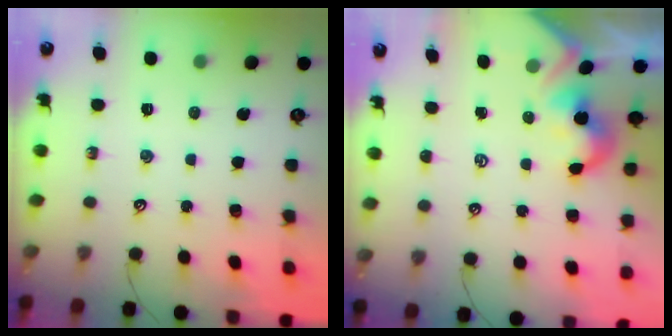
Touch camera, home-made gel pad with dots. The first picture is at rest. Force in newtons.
{"total": 2.1, "press": 2.1, "slide": 0.4}